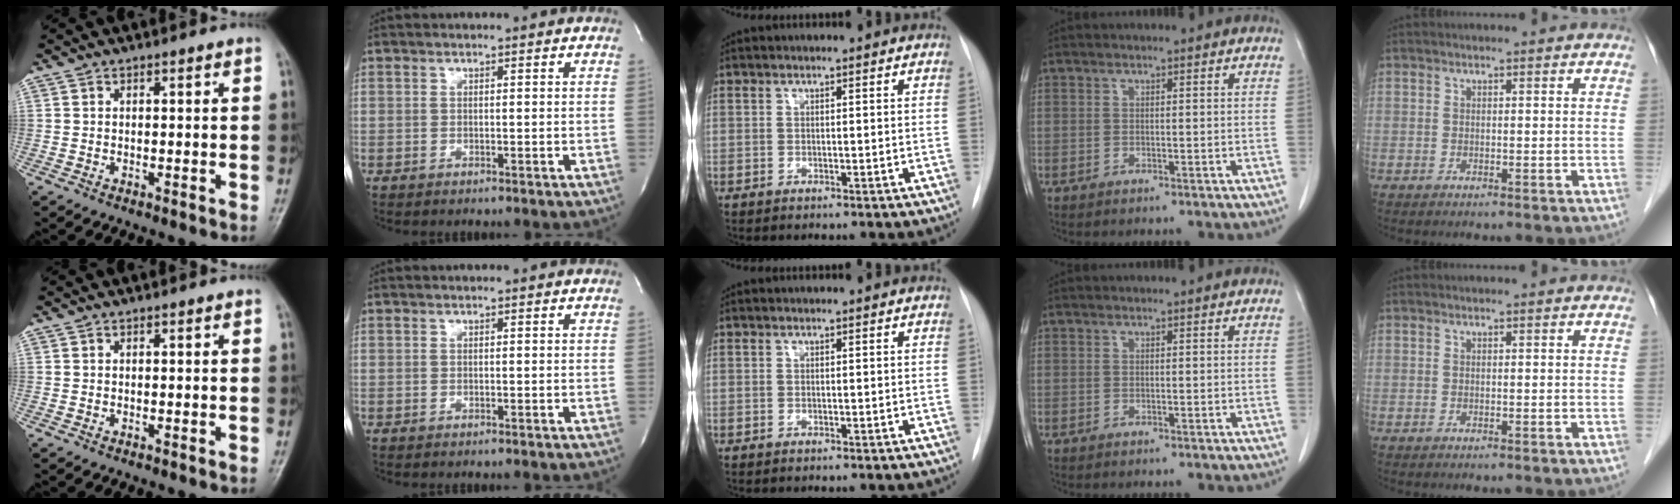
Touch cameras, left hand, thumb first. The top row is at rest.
{}